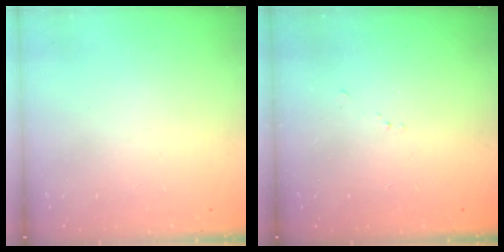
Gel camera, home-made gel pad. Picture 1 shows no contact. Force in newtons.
{"total": 6.4, "press": 6.4, "slide": 0.8}